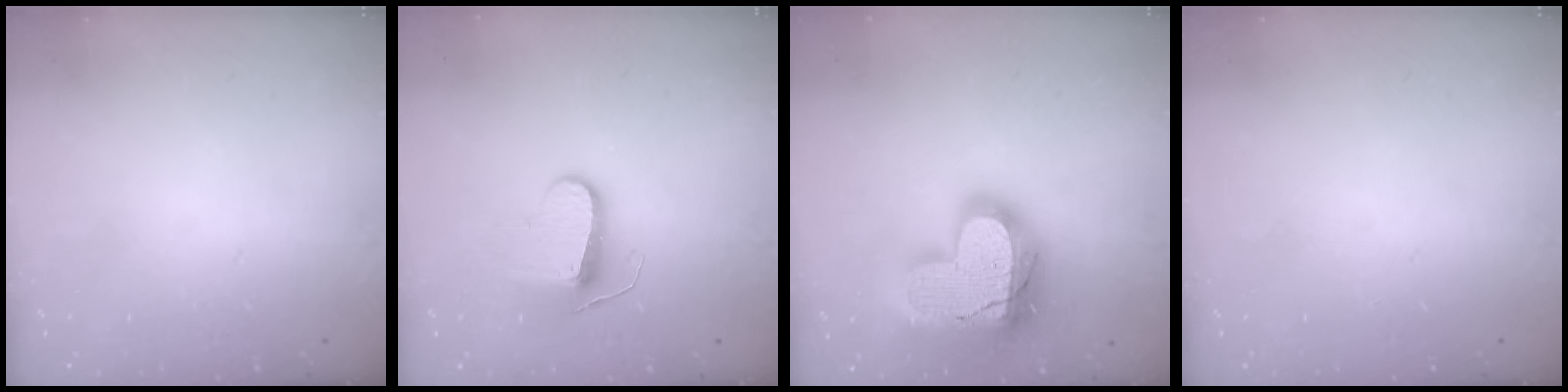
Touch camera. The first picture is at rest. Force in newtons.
{"total": 9.0, "press": 9.0, "slide": 0.3}
{"total": 27.3, "press": 27.2, "slide": 2.0}
{"total": 0.0}